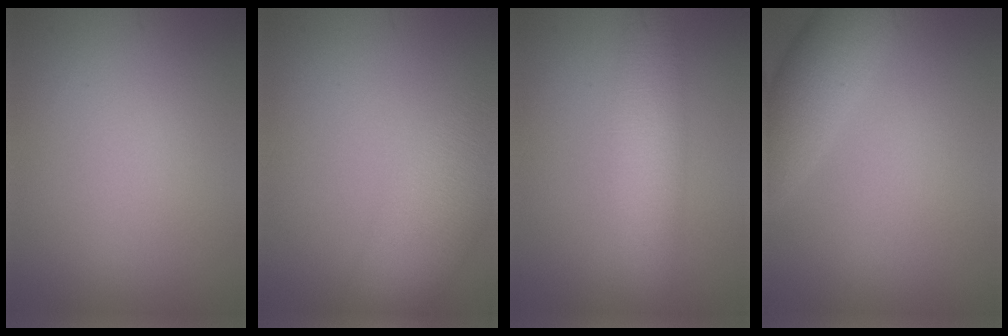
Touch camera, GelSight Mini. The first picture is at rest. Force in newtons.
{"total": 8.9, "press": 8.9, "slide": 0.4}
{"total": 5.1, "press": 5.1, "slide": 0.0}
{"total": 4.4, "press": 4.4, "slide": 0.2}